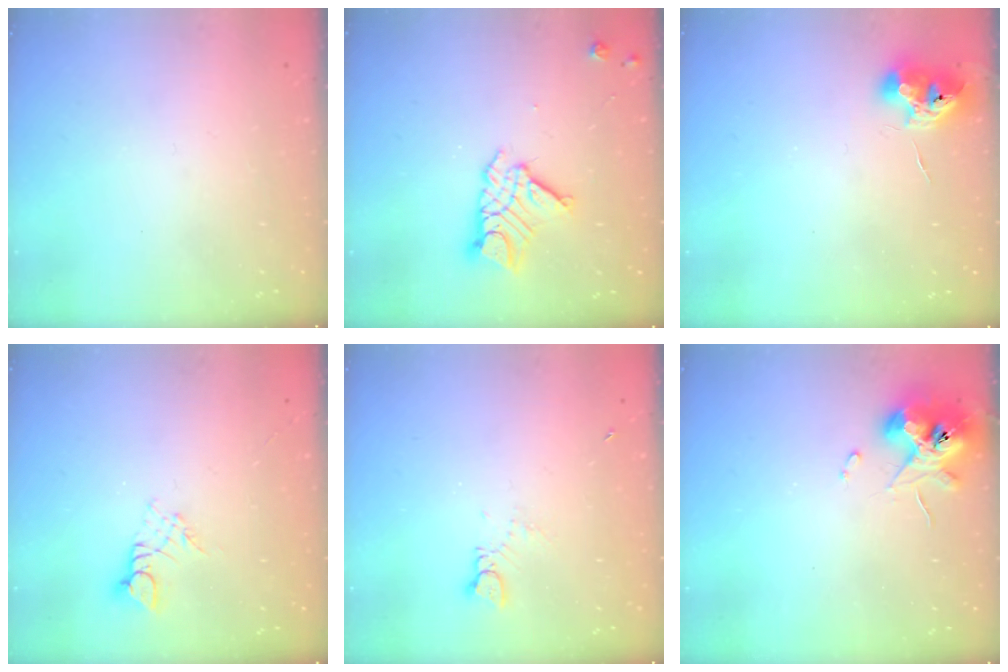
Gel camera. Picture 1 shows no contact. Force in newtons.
{"total": 11.6, "press": 11.5, "slide": 0.9}
{"total": 9.8, "press": 9.7, "slide": 1.4}
{"total": 2.7, "press": 2.7, "slide": 0.3}
{"total": 1.5, "press": 1.4, "slide": 0.2}
{"total": 10.5, "press": 10.4, "slide": 1.4}